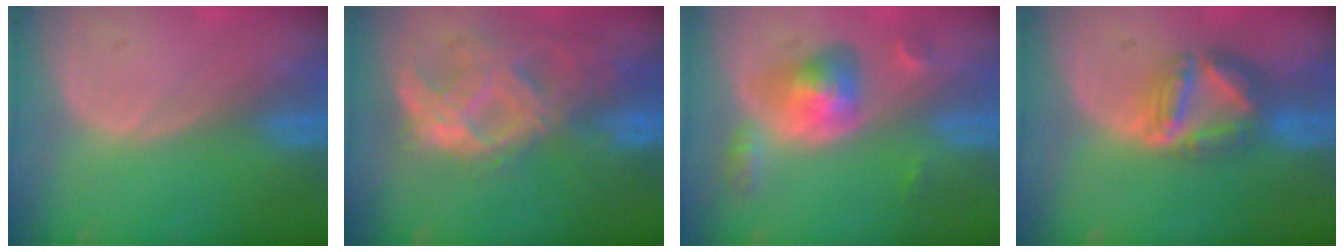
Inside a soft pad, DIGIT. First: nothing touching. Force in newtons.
{"total": 11.0, "press": 9.3, "slide": 5.7}
{"total": 6.3, "press": 5.7, "slide": 2.5}
{"total": 7.5, "press": 6.7, "slide": 3.5}